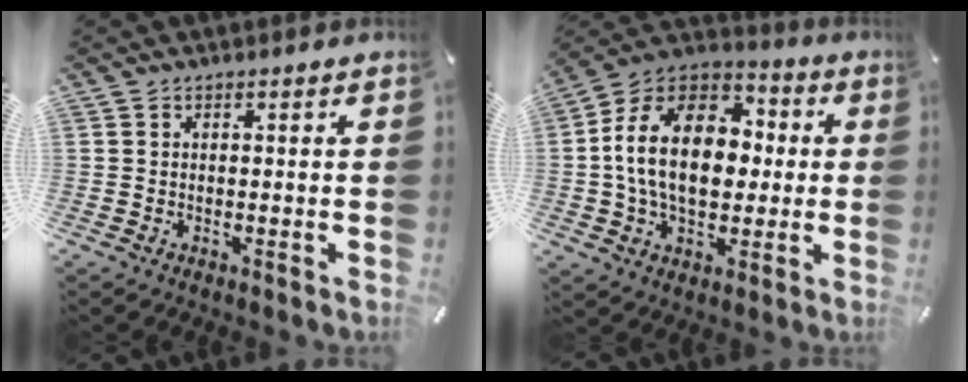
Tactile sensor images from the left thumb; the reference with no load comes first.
{"total": 19.6, "force": [0.0, 14.0, 13.6], "torque": [-0.271, 0.016, -0.004]}